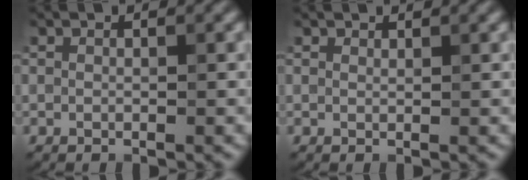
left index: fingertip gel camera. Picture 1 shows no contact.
{"total": 0.8, "force": [0.8, 0.2, 0.0], "torque": [0.000, -0.001, 0.013]}